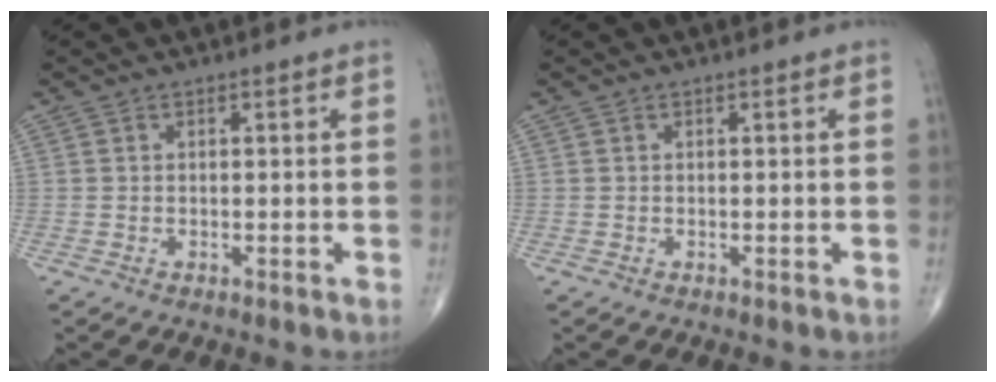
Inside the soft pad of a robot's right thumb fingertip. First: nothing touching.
{"total": 0.0}